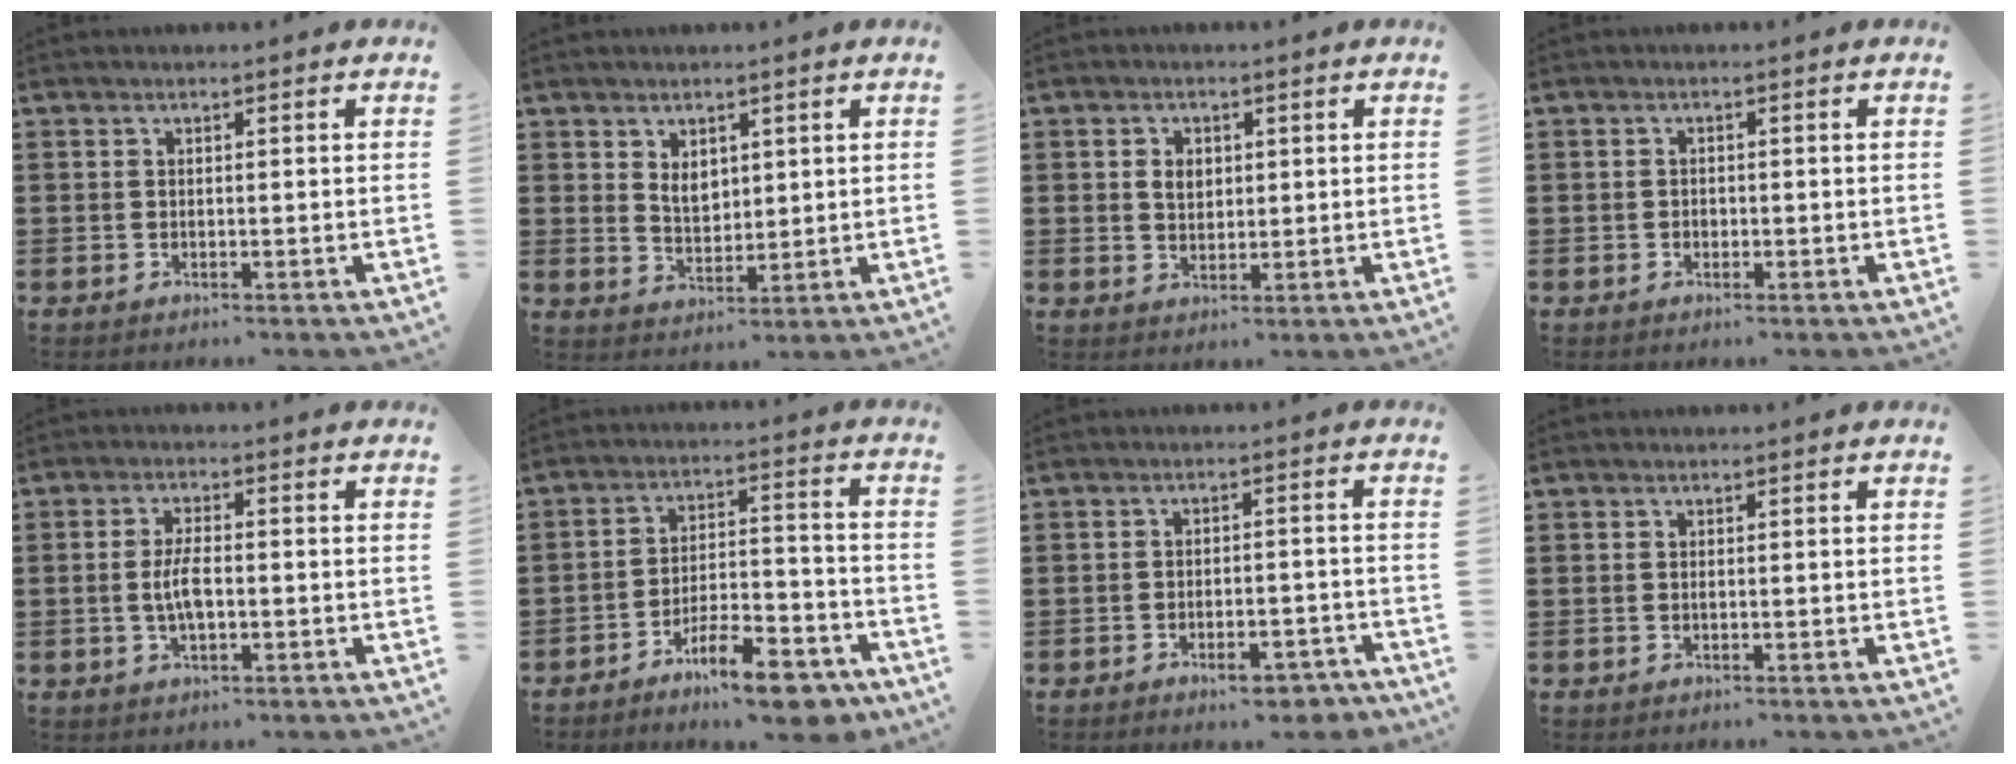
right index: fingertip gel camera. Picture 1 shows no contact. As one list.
[{"total": 3.5, "force": [1.8, 2.3, 2.0], "torque": [-0.038, 0.005, 0.030]}, {"total": 2.8, "force": [0.6, 2.1, 1.8], "torque": [-0.040, 0.010, 0.009]}, {"total": 0.8, "force": [-0.3, 0.7, 0.3], "torque": [-0.008, 0.002, -0.006]}, {"total": 4.6, "force": [-0.6, 1.6, 4.3], "torque": [-0.093, -0.004, -0.016]}, {"total": 10.5, "force": [-8.0, 2.2, 6.3], "torque": [-0.104, 0.026, -0.147]}, {"total": 4.9, "force": [-3.9, 1.2, 2.7], "torque": [-0.039, 0.004, -0.069]}, {"total": 0.0}]